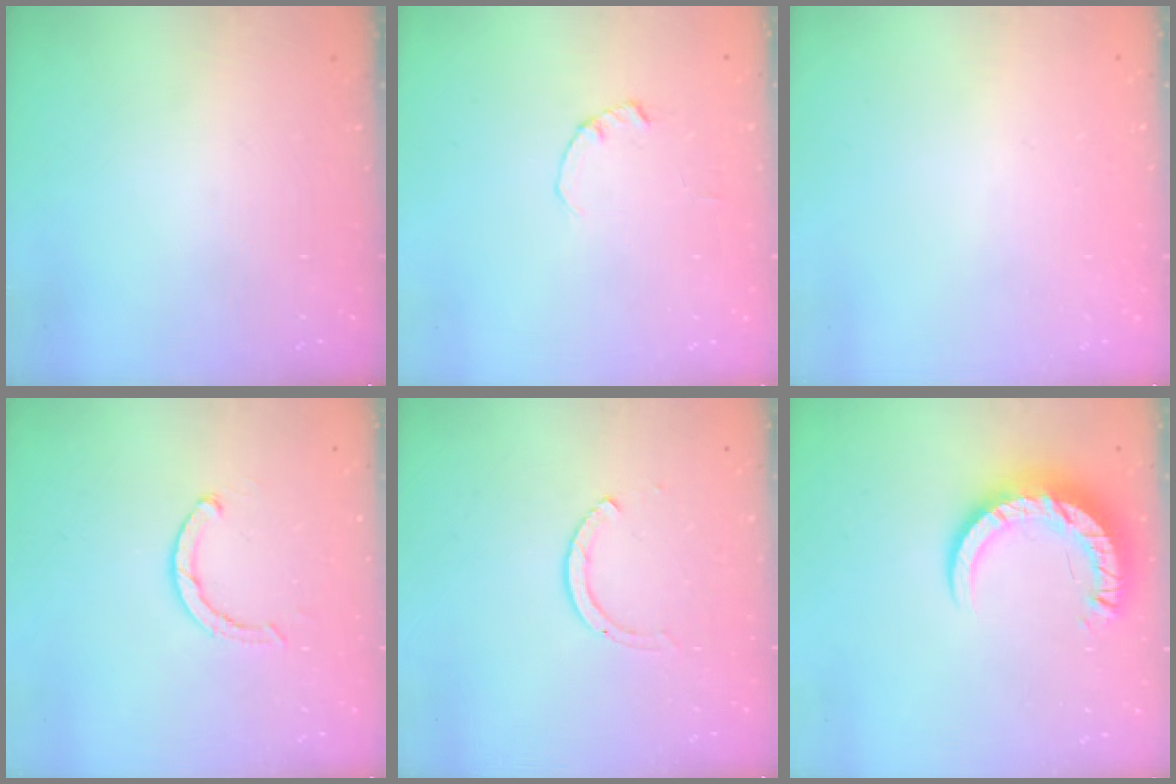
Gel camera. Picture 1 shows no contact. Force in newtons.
{"total": 0.0}
{"total": 2.5, "press": 2.5, "slide": 0.2}
{"total": 2.6, "press": 2.5, "slide": 0.4}
{"total": 2.6, "press": 2.6, "slide": 0.3}
{"total": 10.7, "press": 10.6, "slide": 1.1}